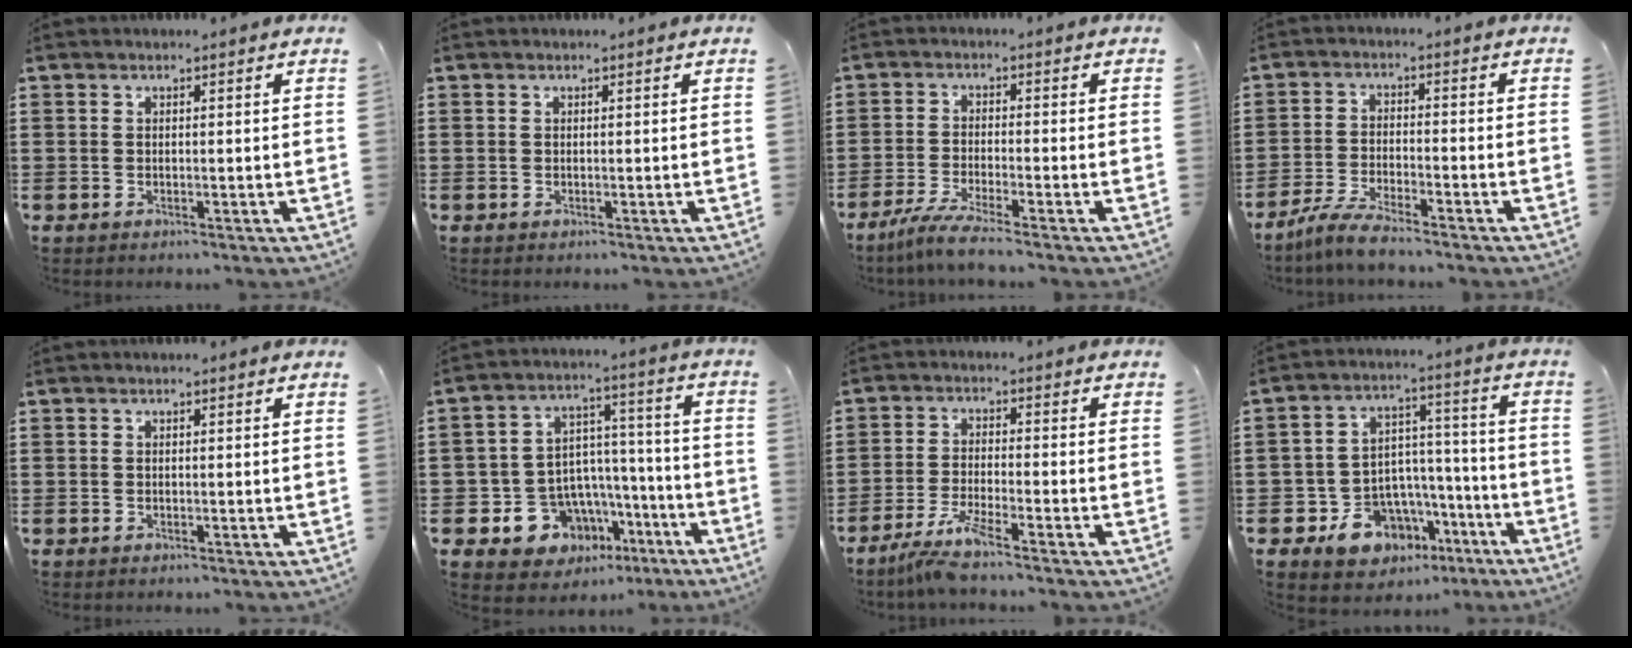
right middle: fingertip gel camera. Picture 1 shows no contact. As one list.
[{"total": 0.0}, {"total": 4.3, "force": [-3.6, -0.2, 2.3], "torque": [-0.059, -0.015, -0.074]}, {"total": 4.7, "force": [-4.3, 0.2, 1.9], "torque": [-0.046, -0.006, -0.087]}, {"total": 0.0}, {"total": 9.4, "force": [-5.2, 7.6, 1.7], "torque": [-0.054, 0.019, -0.084]}, {"total": 4.9, "force": [-3.9, -0.2, 2.9], "torque": [-0.070, -0.019, -0.076]}, {"total": 10.4, "force": [-6.8, 7.2, 3.3], "torque": [-0.071, 0.035, -0.115]}]